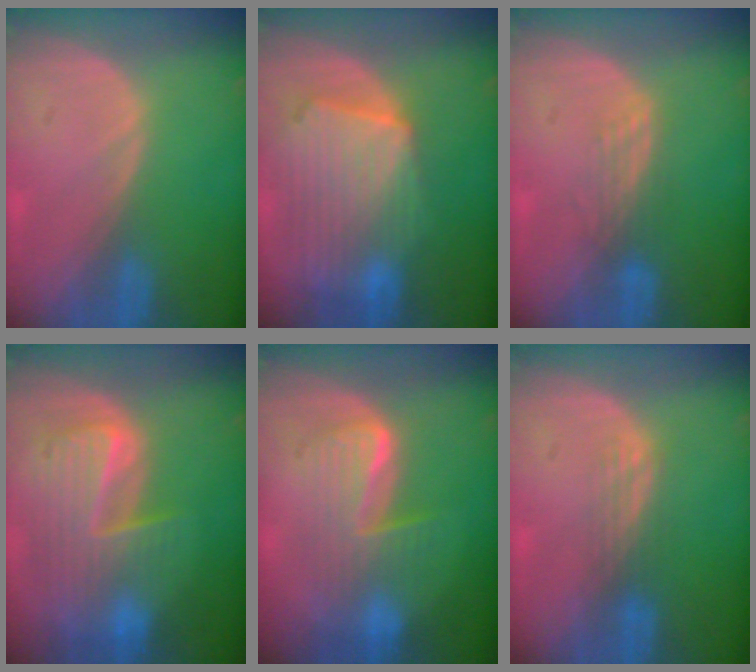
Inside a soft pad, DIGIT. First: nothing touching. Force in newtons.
{"total": 10.8, "press": 9.4, "slide": 5.3}
{"total": 3.1, "press": 2.6, "slide": 1.7}
{"total": 9.9, "press": 8.5, "slide": 5.1}
{"total": 6.8, "press": 6.8, "slide": 0.2}
{"total": 2.9, "press": 2.5, "slide": 1.5}